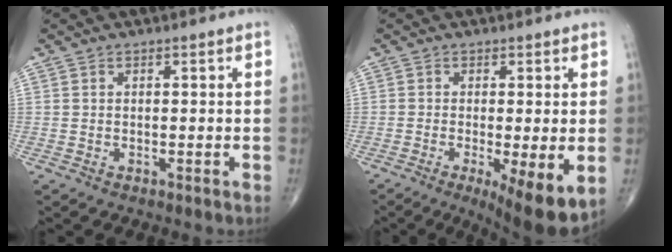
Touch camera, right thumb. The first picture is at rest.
{"total": 10.3, "force": [-3.1, 2.6, 9.4], "torque": [-0.143, -0.024, -0.043]}